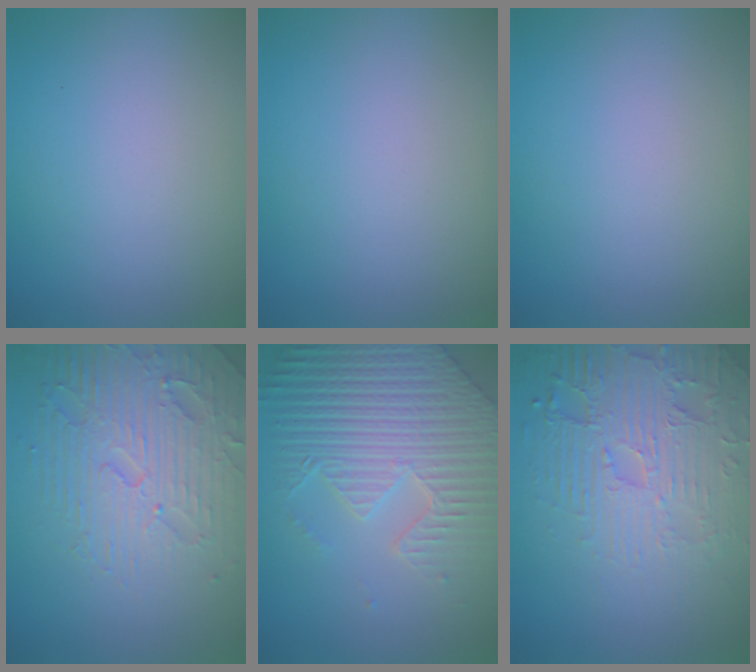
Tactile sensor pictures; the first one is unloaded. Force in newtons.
{"total": 0.0}
{"total": 0.0}
{"total": 5.1, "press": 4.9, "slide": 1.2}
{"total": 8.9, "press": 6.6, "slide": 5.9}
{"total": 4.7, "press": 4.4, "slide": 1.6}